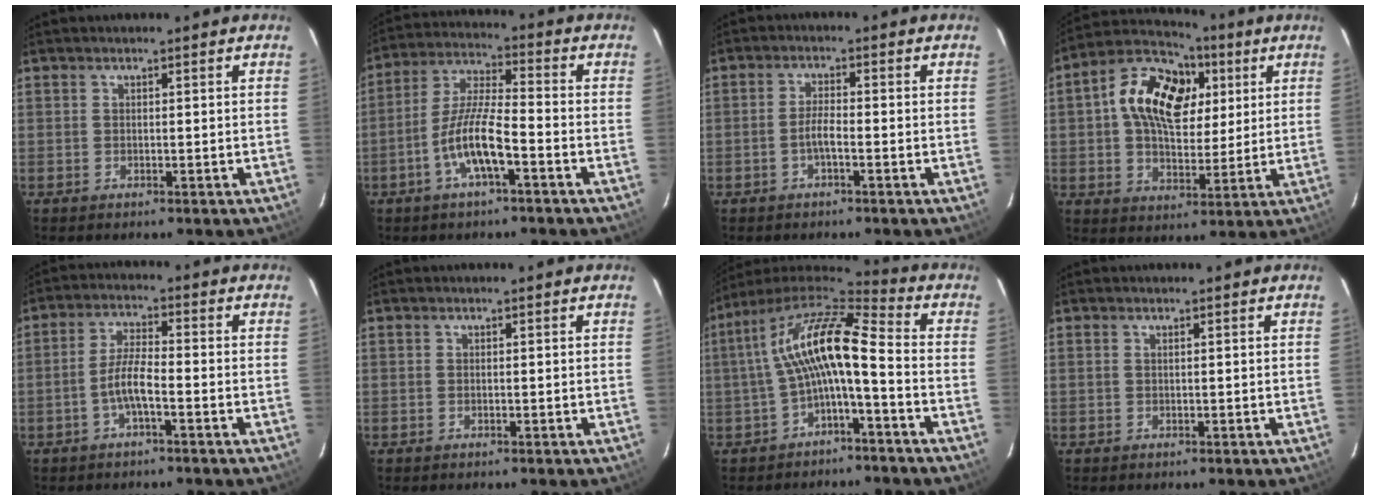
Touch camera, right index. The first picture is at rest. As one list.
[{"total": 9.4, "force": [-4.3, 1.6, 8.2], "torque": [-0.174, 0.003, -0.083]}, {"total": 2.6, "force": [-1.2, 0.3, 2.2], "torque": [-0.049, 0.005, -0.024]}, {"total": 16.5, "force": [4.5, 10.5, 11.9], "torque": [-0.224, 0.043, 0.073]}, {"total": 4.7, "force": [-2.2, 0.6, 4.2], "torque": [-0.091, 0.008, -0.042]}, {"total": 0.0}, {"total": 12.8, "force": [-1.6, 2.8, 12.4], "torque": [-0.243, 0.021, -0.035]}, {"total": 0.0}]